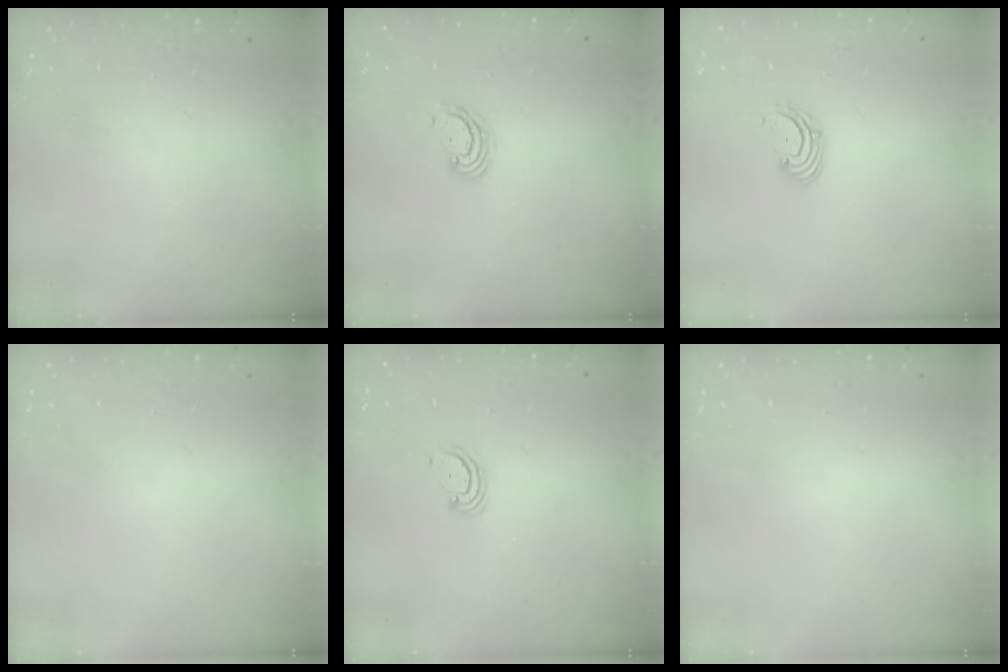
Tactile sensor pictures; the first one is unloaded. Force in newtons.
{"total": 3.8, "press": 3.8, "slide": 0.2}
{"total": 2.9, "press": 2.9, "slide": 0.3}
{"total": 0.0}
{"total": 2.9, "press": 2.9, "slide": 0.3}
{"total": 0.0}